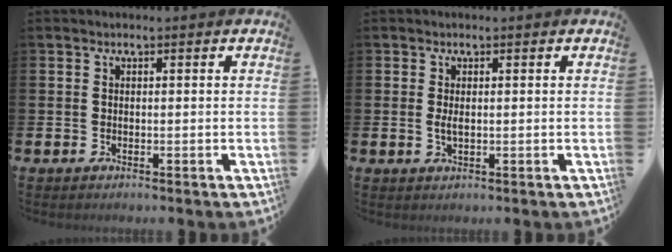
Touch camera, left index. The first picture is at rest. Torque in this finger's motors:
{"motor_torque": [0.46, 0.28, 0.19, 0.08]}